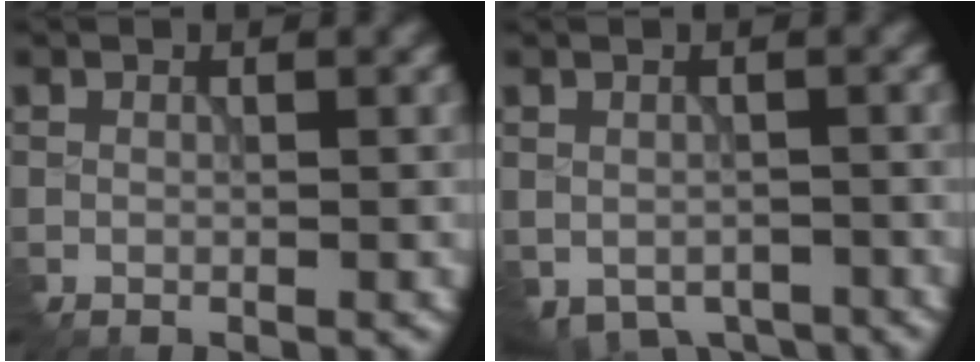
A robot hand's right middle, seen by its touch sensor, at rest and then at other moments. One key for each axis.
{"total": 3.4, "fx": -2.3, "fy": 2.1, "fz": 1.2, "tx": -0.020, "ty": -0.024, "tz": -0.025}